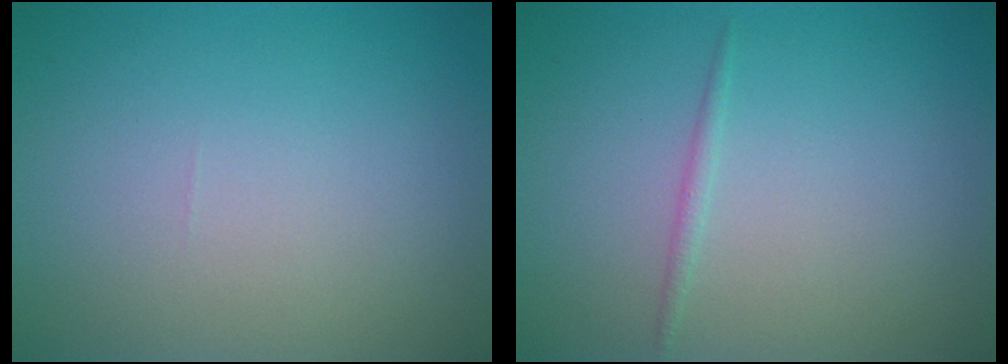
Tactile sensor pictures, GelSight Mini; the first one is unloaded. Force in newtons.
{"total": 0.7, "press": 0.7, "slide": 0.0}